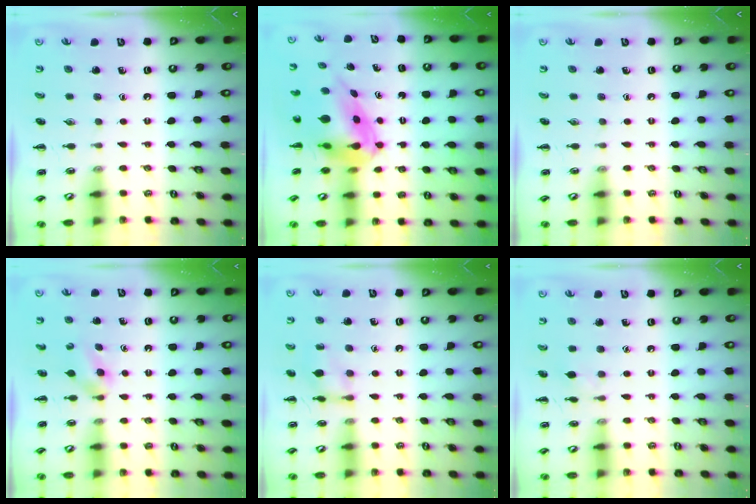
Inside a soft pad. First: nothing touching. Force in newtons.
{"total": 8.2, "press": 7.8, "slide": 2.4}
{"total": 0.0}
{"total": 3.0, "press": 2.7, "slide": 1.3}
{"total": 10.5, "press": 10.3, "slide": 1.5}
{"total": 5.0, "press": 4.7, "slide": 1.6}